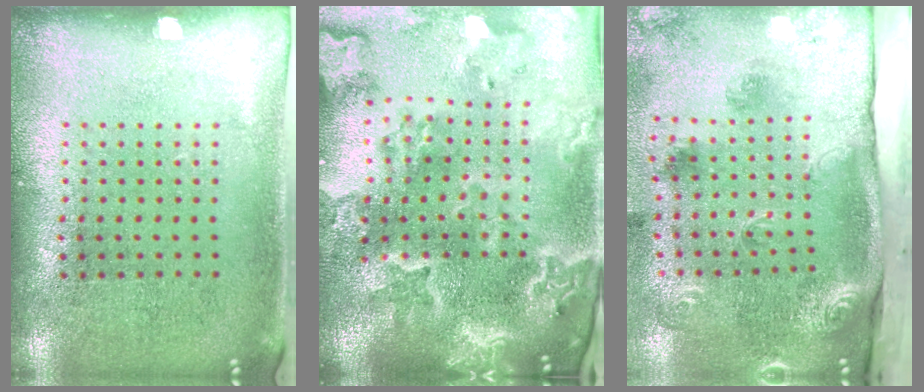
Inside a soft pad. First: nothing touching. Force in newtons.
{"total": 4.7, "press": 3.8, "slide": 2.8}
{"total": 3.2, "press": 2.1, "slide": 2.4}